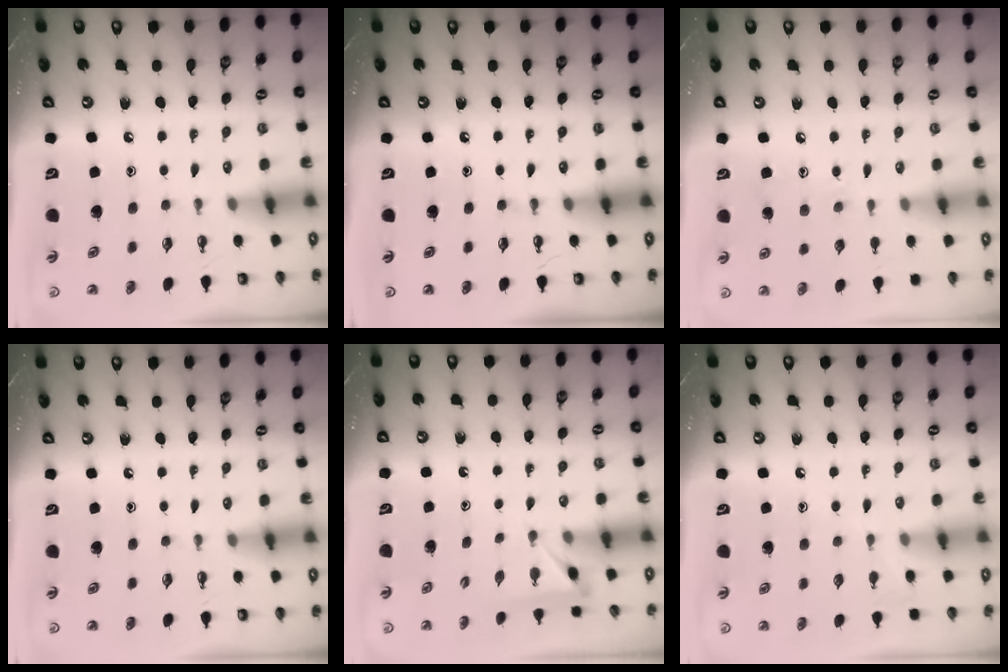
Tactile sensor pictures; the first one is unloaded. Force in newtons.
{"total": 0.0}
{"total": 8.3, "press": 8.2, "slide": 0.5}
{"total": 0.0}
{"total": 2.5, "press": 2.5, "slide": 0.3}
{"total": 5.2, "press": 5.2, "slide": 0.5}